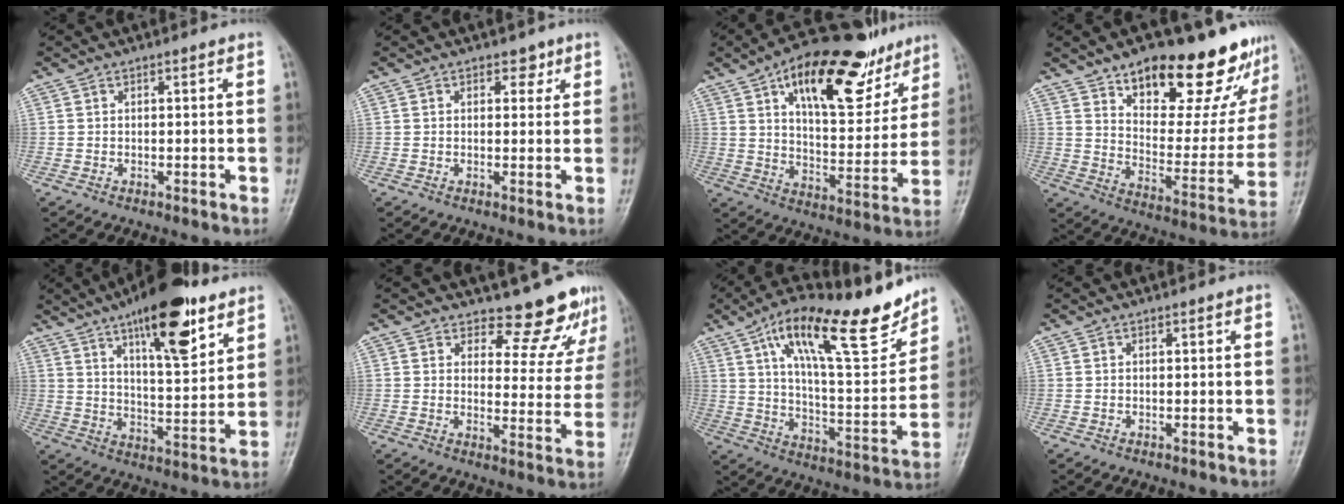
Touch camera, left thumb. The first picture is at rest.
{"total": 2.3, "force": [1.3, 1.6, 1.1], "torque": [0.005, -0.004, 0.014]}
{"total": 22.9, "force": [13.2, 10.5, 15.5], "torque": [-0.187, -0.034, 0.209]}
{"total": 25.7, "force": [17.5, 10.6, 15.5], "torque": [-0.165, -0.085, 0.254]}
{"total": 17.9, "force": [10.5, 5.8, 13.3], "torque": [-0.173, -0.050, 0.167]}
{"total": 9.9, "force": [9.1, 3.4, 1.8], "torque": [0.016, -0.085, 0.105]}
{"total": 22.5, "force": [14.2, 6.8, 16.1], "torque": [-0.222, -0.055, 0.233]}
{"total": 0.0}